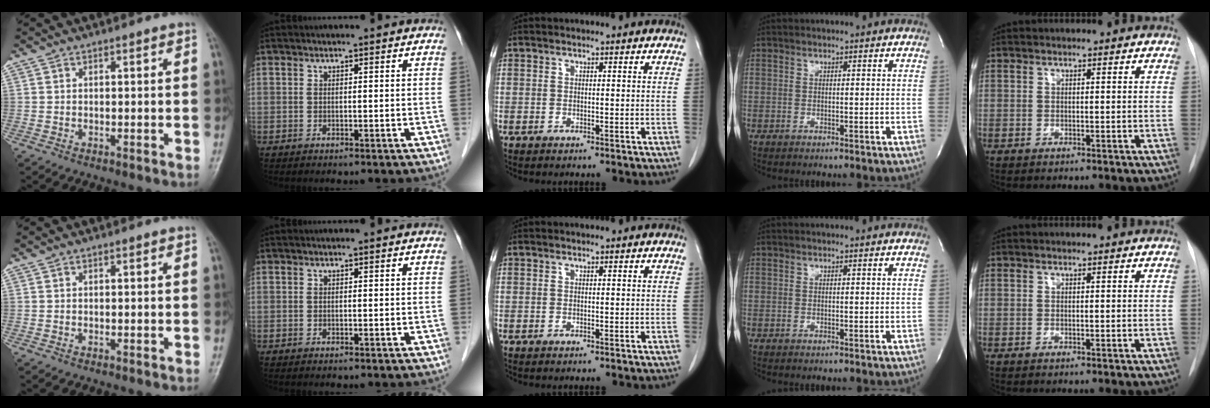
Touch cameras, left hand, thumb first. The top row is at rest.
{}